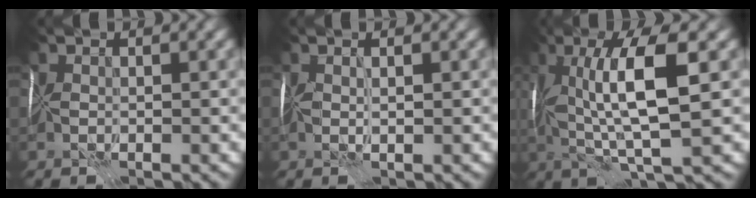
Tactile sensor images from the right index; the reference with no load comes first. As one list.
[{"total": 1.2, "force": [-0.1, -1.1, -0.4], "torque": [0.020, -0.006, 0.000]}, {"total": 7.1, "force": [0.9, 0.4, 7.0], "torque": [-0.105, -0.003, 0.018]}]